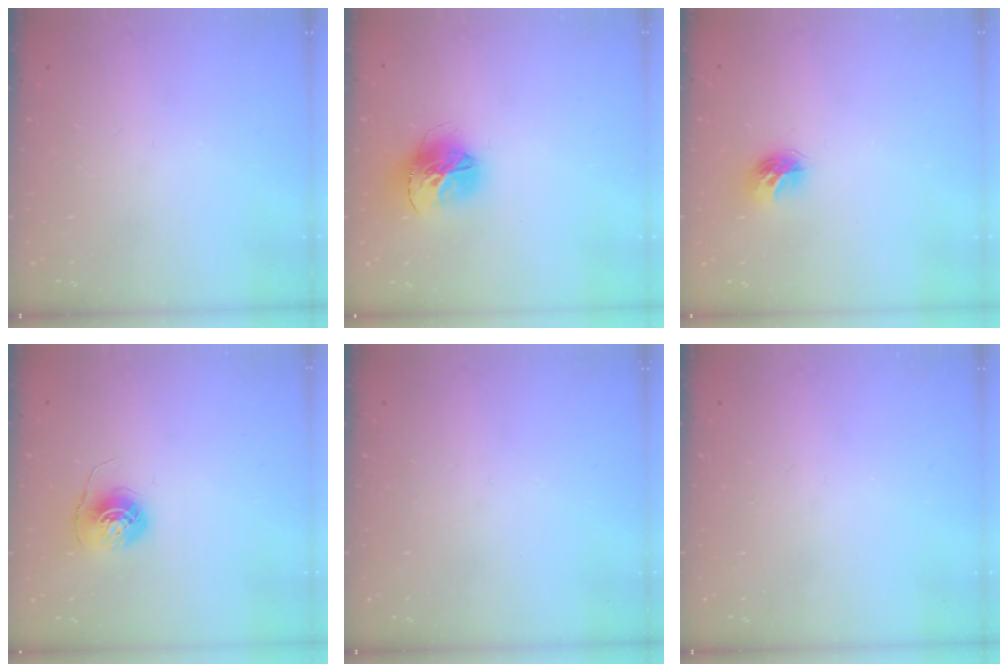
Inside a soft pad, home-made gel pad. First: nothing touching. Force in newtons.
{"total": 15.1, "press": 15.0, "slide": 1.5}
{"total": 8.6, "press": 8.6, "slide": 0.0}
{"total": 6.0, "press": 6.0, "slide": 0.5}
{"total": 0.0}
{"total": 0.0}